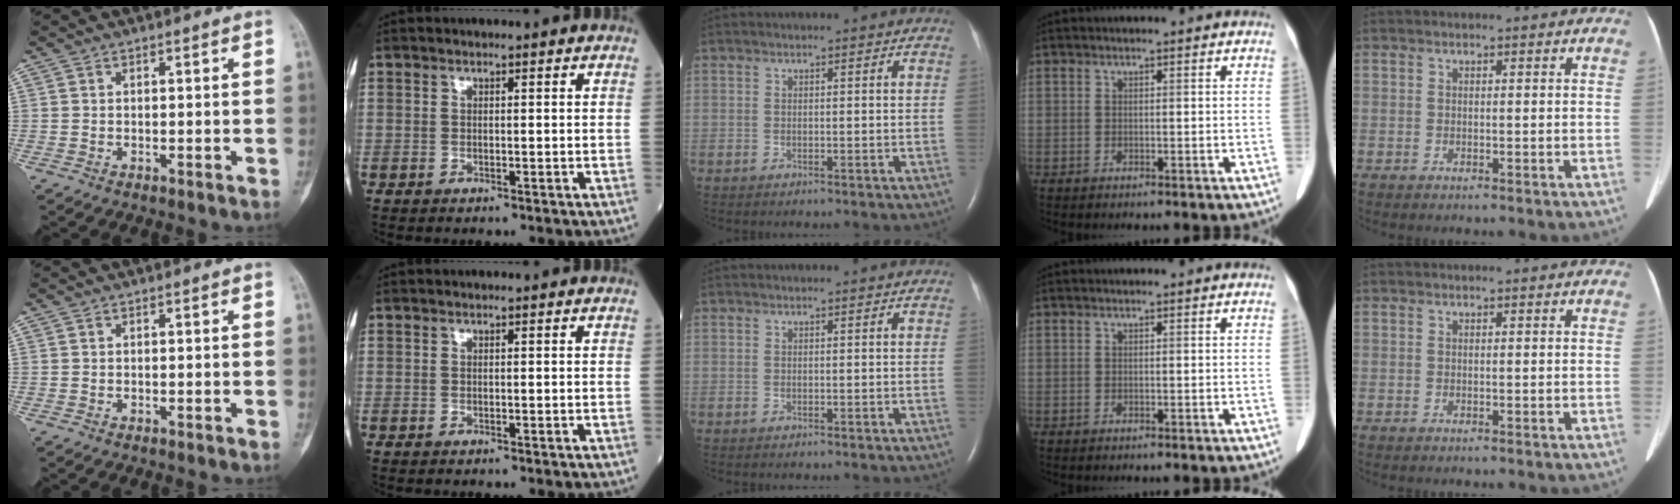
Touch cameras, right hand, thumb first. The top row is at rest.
{}